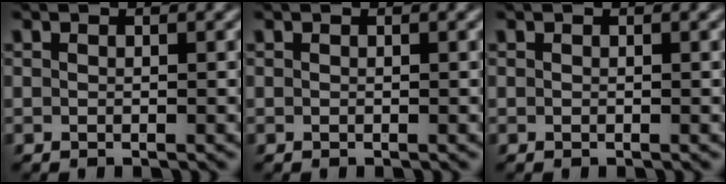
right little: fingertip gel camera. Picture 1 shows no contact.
{"total": 0.0}
{"total": 0.0}